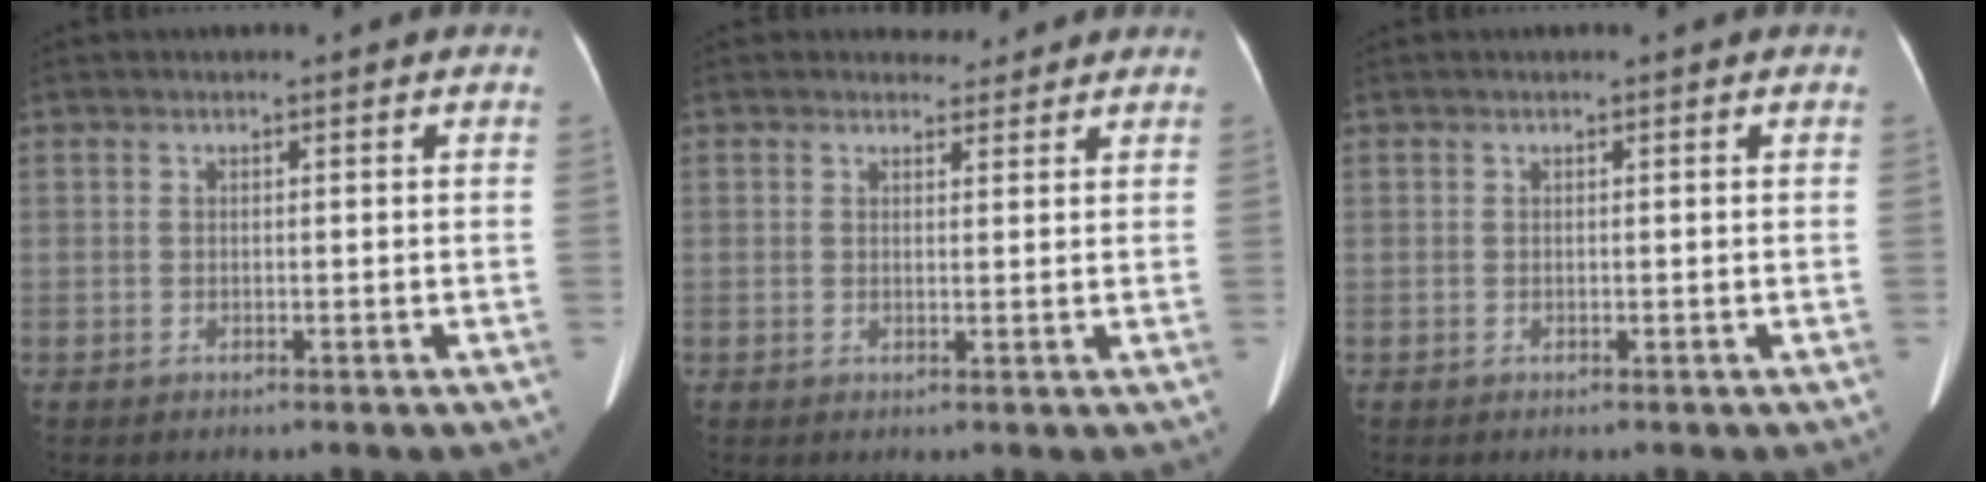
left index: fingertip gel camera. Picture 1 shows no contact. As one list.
[{"total": 2.3, "force": [2.1, 0.9, -0.1], "torque": [0.001, -0.002, 0.026]}, {"total": 0.0}]